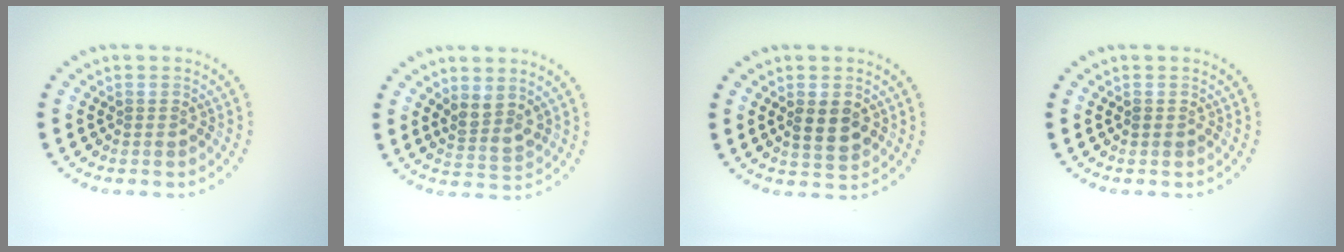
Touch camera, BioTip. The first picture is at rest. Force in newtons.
{"total": 2.2, "press": 1.8, "slide": 1.1}
{"total": 2.6, "press": 2.6, "slide": 0.2}
{"total": 0.6, "press": 0.6, "slide": 0.1}